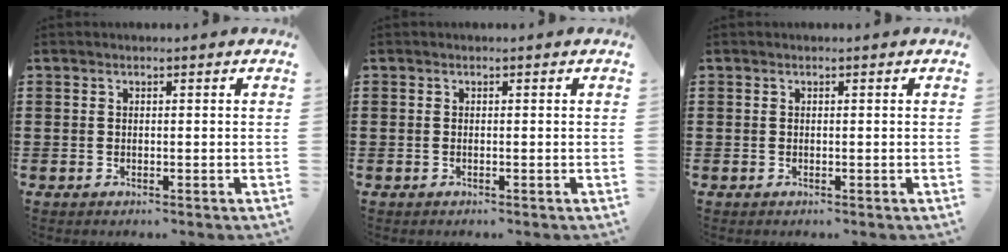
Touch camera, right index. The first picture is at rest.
{"total": 0.0}
{"total": 0.0}